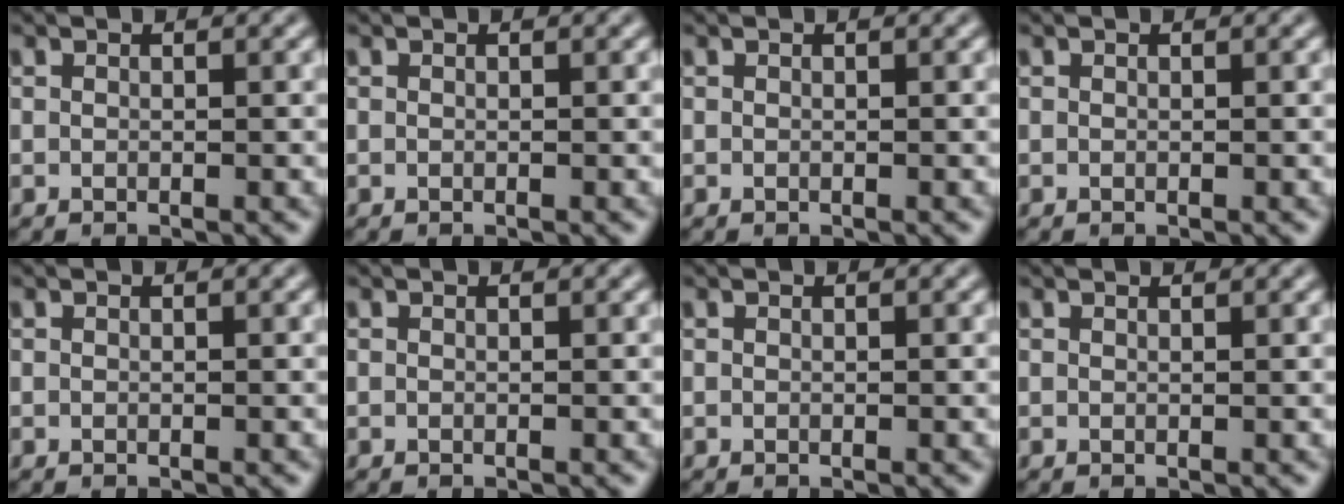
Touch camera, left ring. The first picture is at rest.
{"total": 0.0}
{"total": 0.0}
{"total": 0.0}
{"total": 0.0}
{"total": 0.0}
{"total": 0.0}
{"total": 0.9, "force": [0.9, 0.1, 0.2], "torque": [-0.008, -0.006, 0.006]}